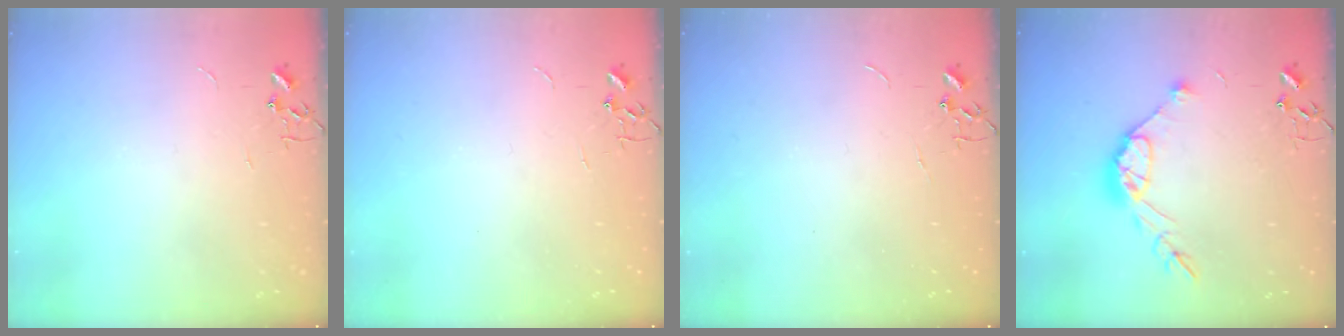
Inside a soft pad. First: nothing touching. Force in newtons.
{"total": 0.0}
{"total": 0.0}
{"total": 12.0, "press": 12.0, "slide": 0.9}